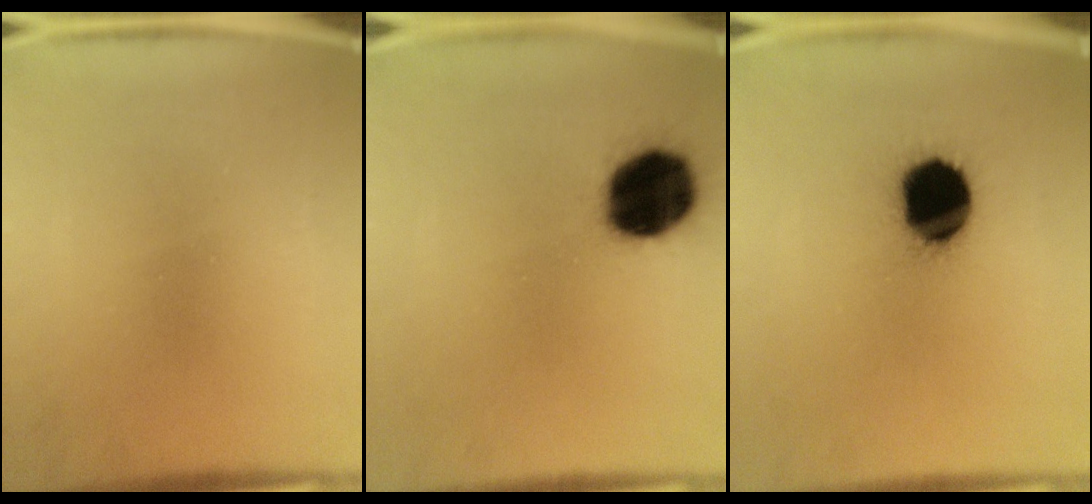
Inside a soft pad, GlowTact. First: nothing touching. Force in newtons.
{"total": 18.5}
{"total": 17.1}